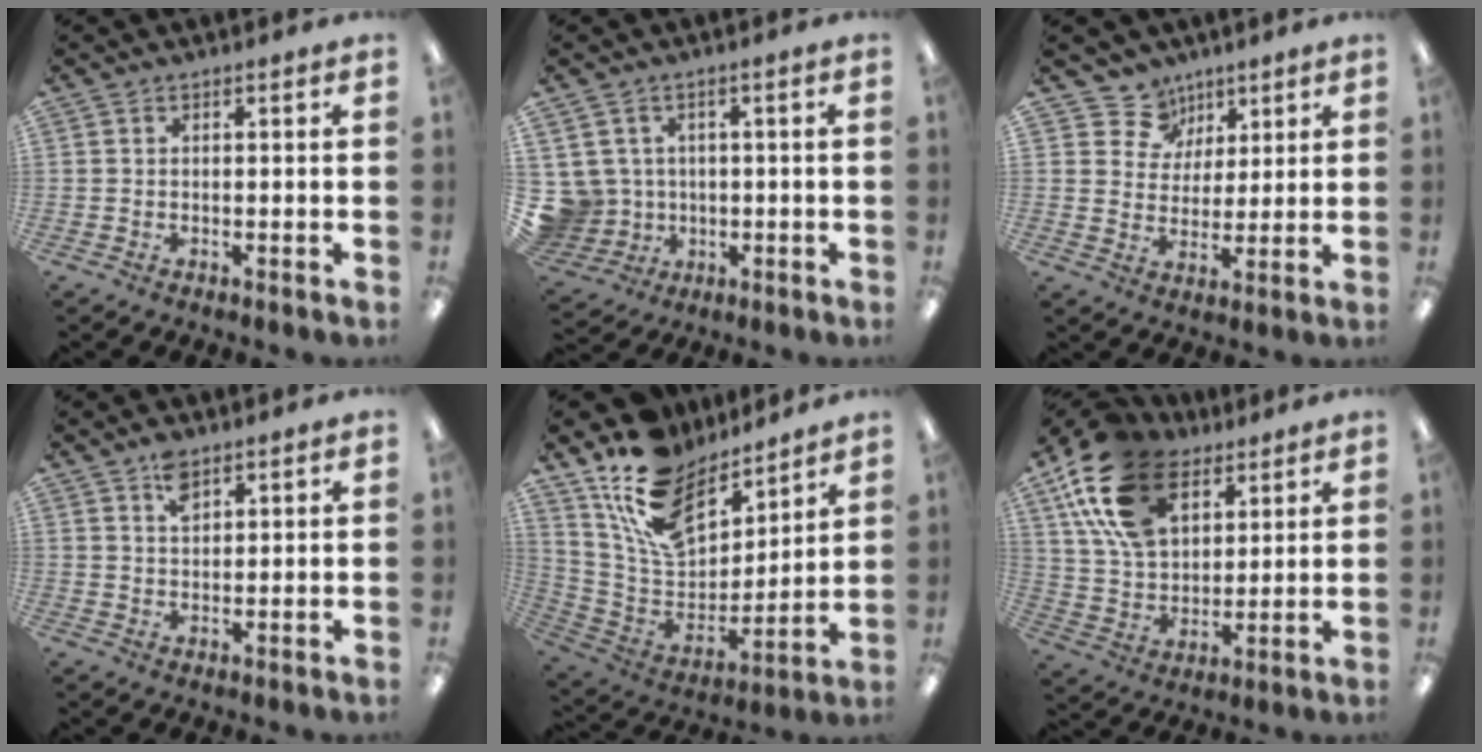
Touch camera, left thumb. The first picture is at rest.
{"total": 7.0, "force": [1.1, 6.9, 0.7], "torque": [-0.052, -0.006, 0.031]}
{"total": 8.3, "force": [5.5, 6.2, 0.1], "torque": [-0.020, -0.043, 0.105]}
{"total": 4.2, "force": [2.8, 2.3, 2.2], "torque": [-0.034, -0.006, 0.048]}
{"total": 18.1, "force": [12.8, 9.9, 8.3], "torque": [-0.177, -0.076, 0.239]}
{"total": 20.3, "force": [11.0, 12.5, 11.7], "torque": [-0.250, -0.030, 0.203]}